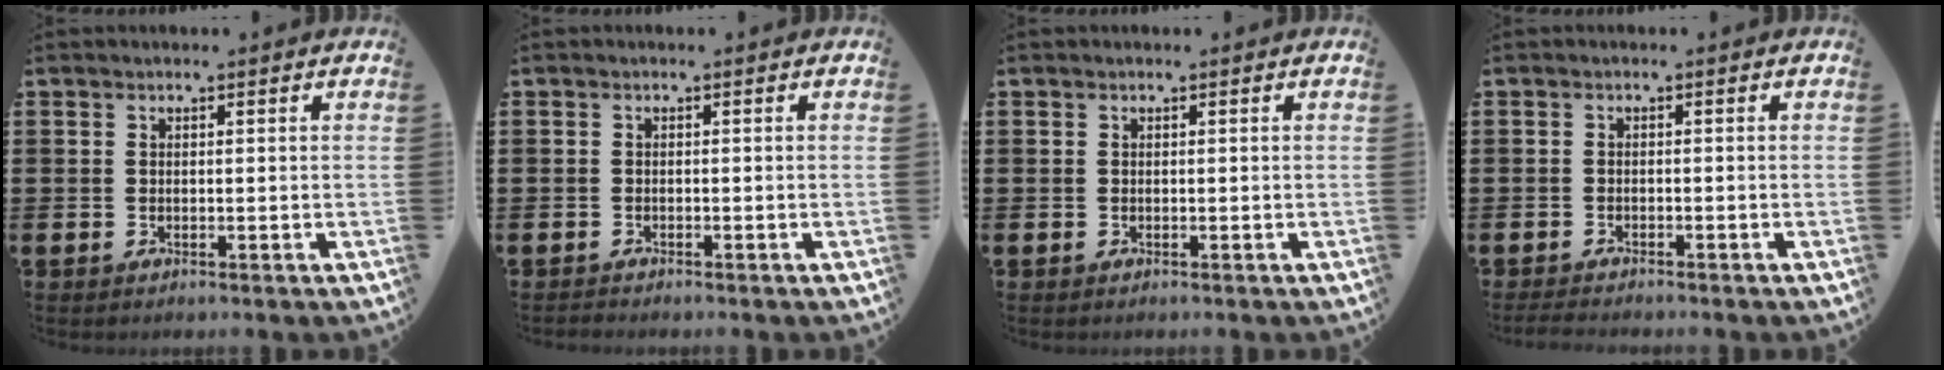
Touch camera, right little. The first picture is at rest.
{"total": 0.0}
{"total": 0.0}
{"total": 1.1, "force": [-1.0, 0.1, 0.5], "torque": [-0.010, 0.000, -0.020]}